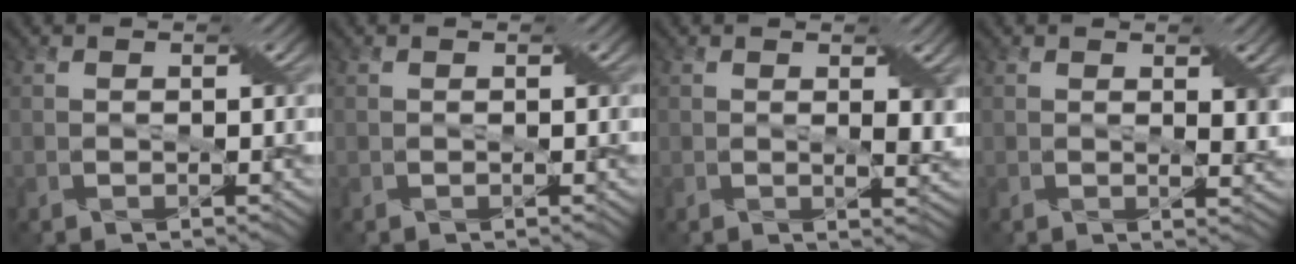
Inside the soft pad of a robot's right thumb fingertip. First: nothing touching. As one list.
[{"total": 0.0}, {"total": 2.9, "force": [0.9, 1.0, 2.6], "torque": [-0.045, -0.003, 0.018]}, {"total": 2.7, "force": [1.0, 0.9, 2.3], "torque": [-0.040, -0.004, 0.019]}]